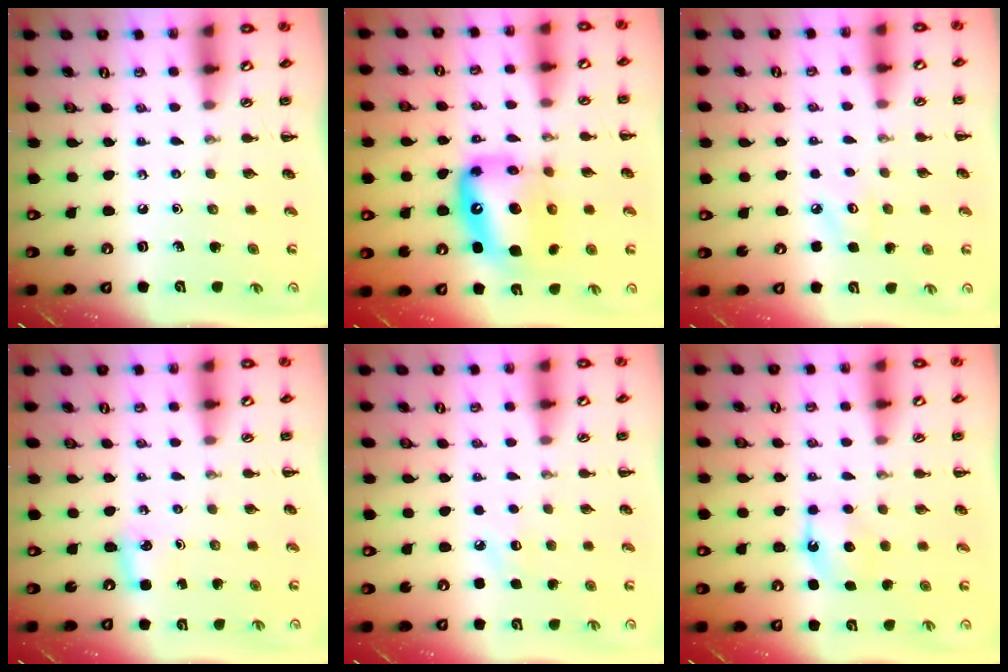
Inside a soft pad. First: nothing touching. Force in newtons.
{"total": 14.9, "press": 14.4, "slide": 3.8}
{"total": 3.2, "press": 3.1, "slide": 0.9}
{"total": 4.2, "press": 4.0, "slide": 1.3}
{"total": 5.6, "press": 5.5, "slide": 1.4}
{"total": 8.1, "press": 8.0, "slide": 1.5}